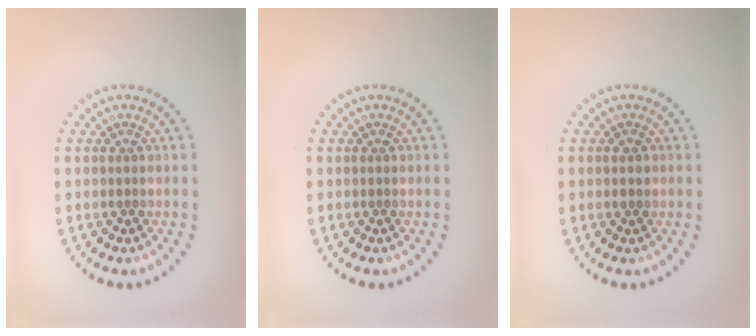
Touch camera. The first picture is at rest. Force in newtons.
{"total": 0.0}
{"total": 1.3, "press": 1.2, "slide": 0.1}